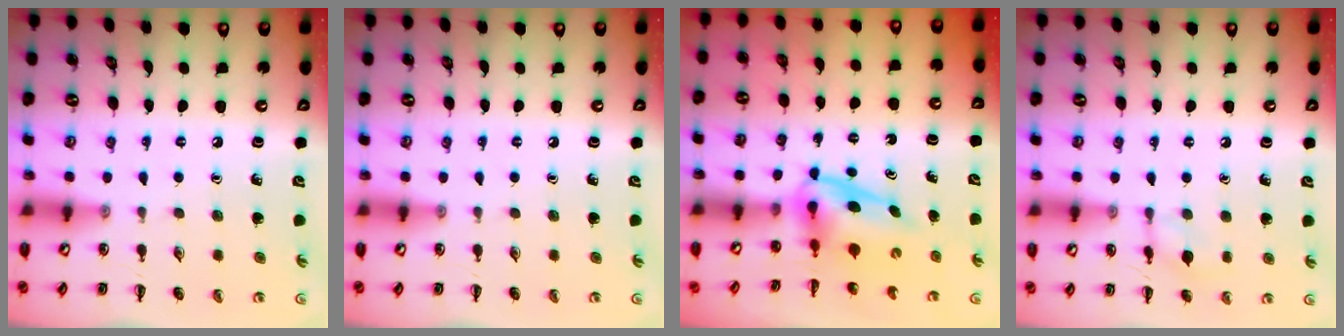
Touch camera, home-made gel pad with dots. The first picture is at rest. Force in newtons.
{"total": 0.0}
{"total": 6.4, "press": 6.3, "slide": 1.2}
{"total": 6.9, "press": 6.7, "slide": 1.7}